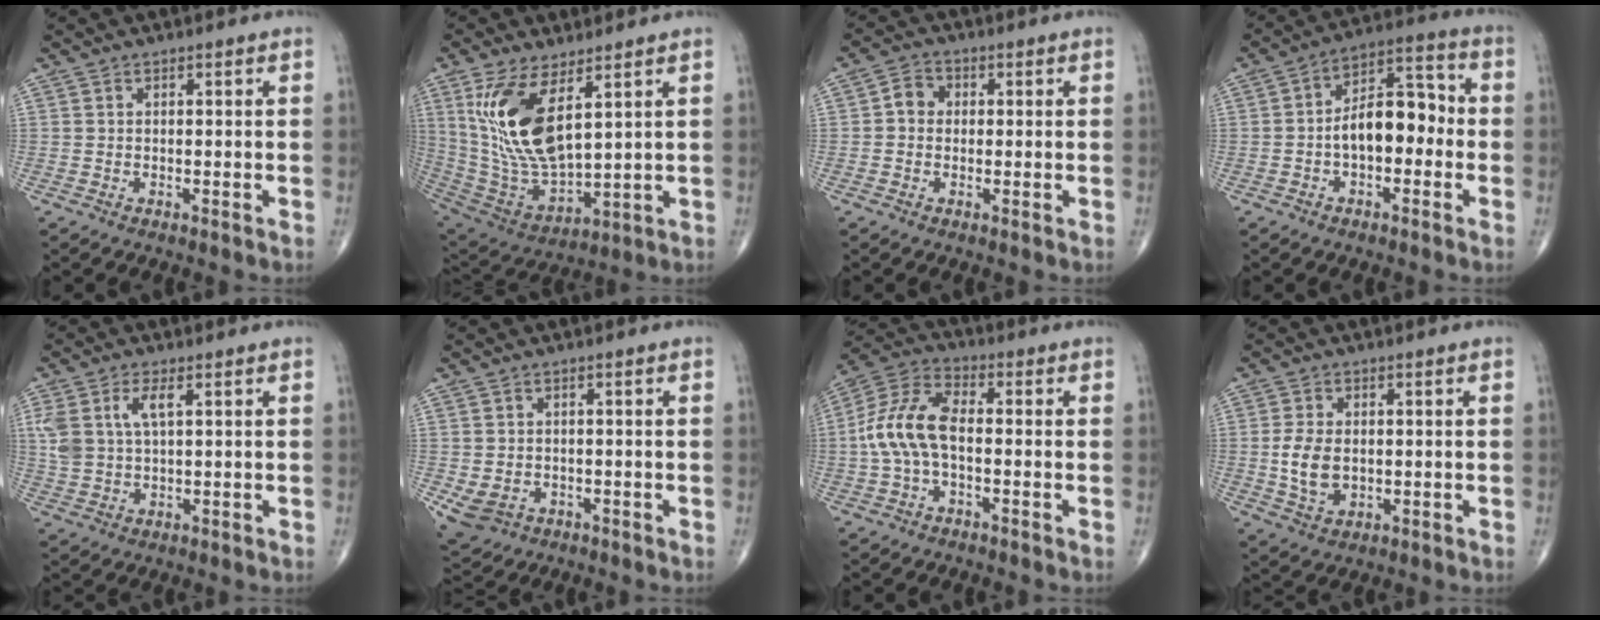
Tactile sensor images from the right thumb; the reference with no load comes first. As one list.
[{"total": 17.1, "force": [6.3, 7.3, 14.1], "torque": [-0.274, -0.029, 0.141]}, {"total": 3.6, "force": [0.1, 3.1, 1.8], "torque": [-0.017, 0.012, -0.007]}, {"total": 12.8, "force": [-1.4, 7.3, 10.3], "torque": [-0.143, 0.044, -0.032]}, {"total": 7.2, "force": [2.4, 3.5, 5.8], "torque": [-0.134, 0.006, 0.051]}, {"total": 5.5, "force": [-1.6, 4.6, 2.6], "torque": [-0.049, 0.005, -0.013]}, {"total": 11.3, "force": [-1.1, 6.1, 9.4], "torque": [-0.201, 0.036, -0.029]}, {"total": 6.8, "force": [-0.2, 4.5, 5.2], "torque": [-0.096, -0.005, 0.002]}]